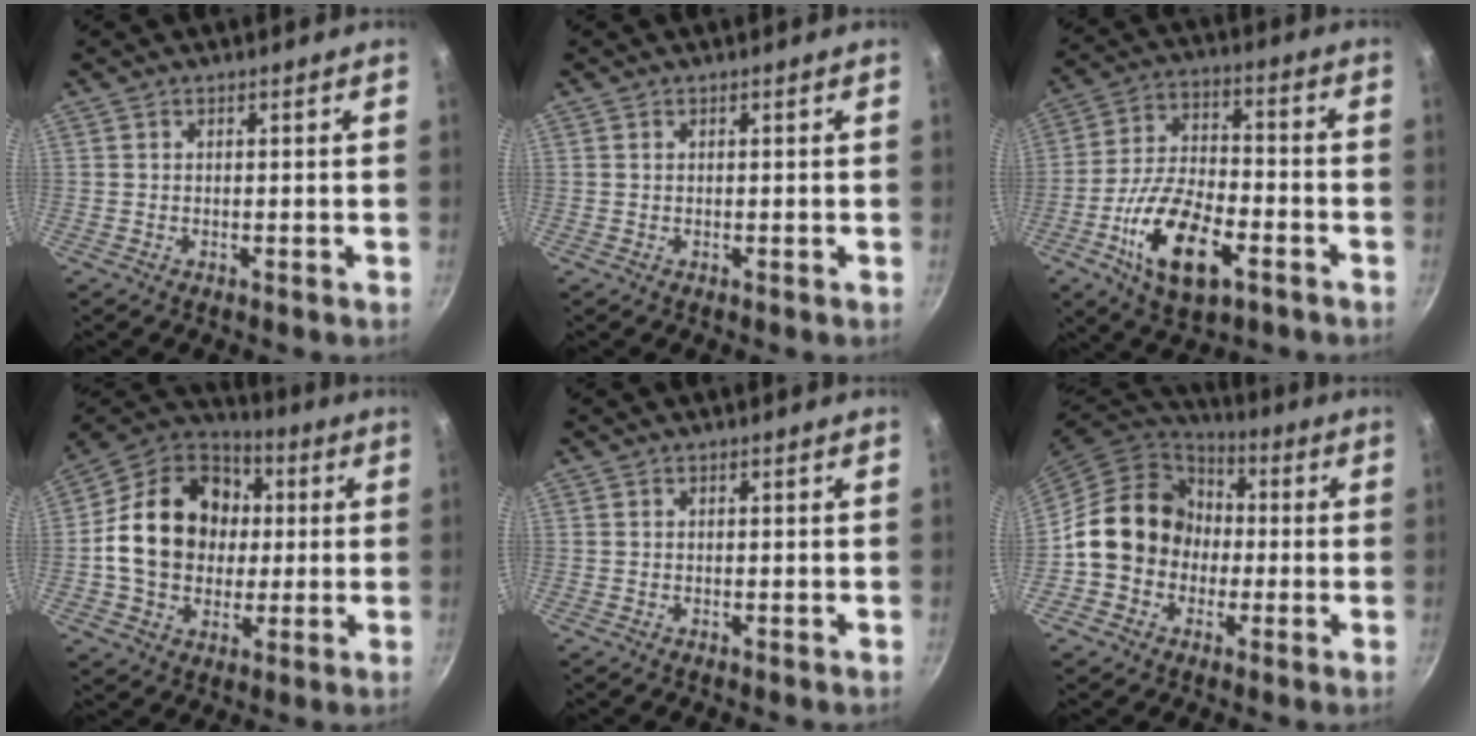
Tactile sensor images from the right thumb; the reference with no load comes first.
{"total": 0.0}
{"total": 17.2, "force": [-7.2, 8.2, 13.3], "torque": [-0.237, 0.029, -0.131]}
{"total": 21.2, "force": [1.4, 16.9, 12.8], "torque": [-0.199, 0.031, 0.020]}
{"total": 0.0}
{"total": 15.6, "force": [-0.6, 13.5, 7.7], "torque": [-0.086, 0.040, -0.023]}